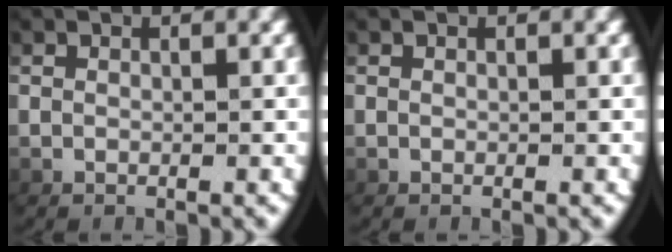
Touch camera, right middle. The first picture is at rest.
{"total": 0.0}